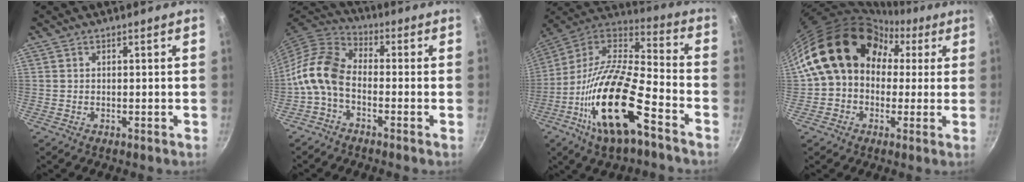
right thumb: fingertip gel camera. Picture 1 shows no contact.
{"total": 9.5, "force": [-2.9, 5.9, 6.9], "torque": [-0.134, 0.041, -0.075]}
{"total": 23.6, "force": [-10.4, 8.3, 19.4], "torque": [-0.350, 0.044, -0.207]}
{"total": 18.1, "force": [2.7, 14.9, 10.0], "torque": [-0.134, 0.055, 0.031]}